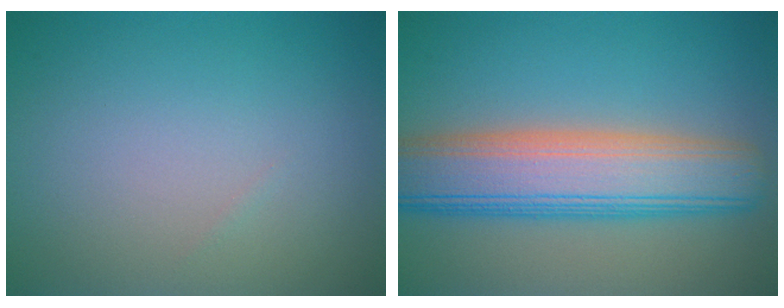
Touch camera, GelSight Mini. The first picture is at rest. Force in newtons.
{"total": 9.1, "press": 9.1, "slide": 0.6}